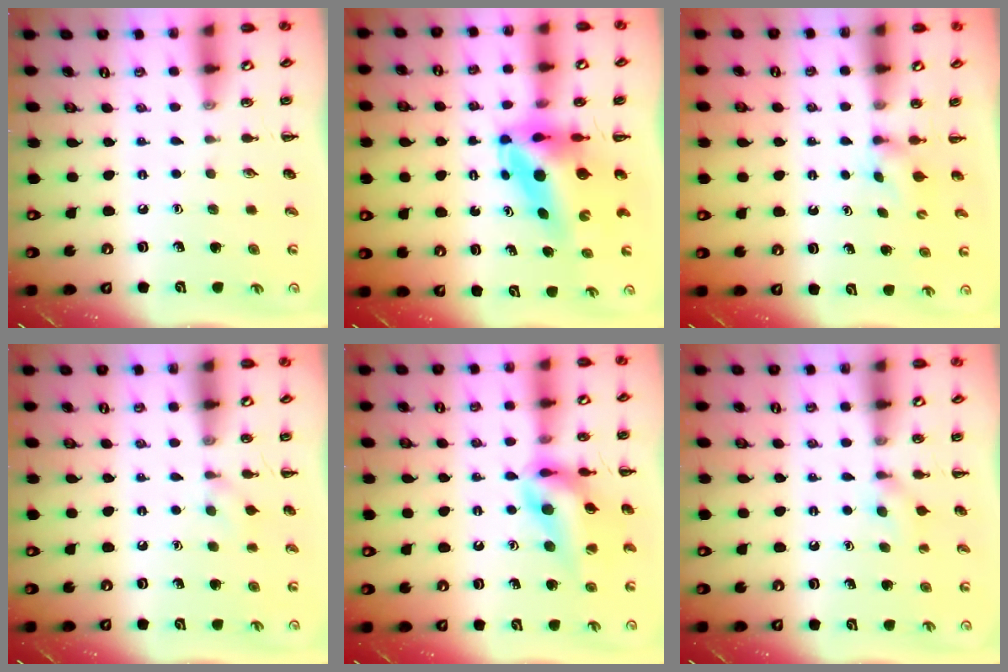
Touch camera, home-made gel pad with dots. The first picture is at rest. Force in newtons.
{"total": 7.3, "press": 7.0, "slide": 2.4}
{"total": 1.8, "press": 1.5, "slide": 0.9}
{"total": 4.0, "press": 3.7, "slide": 1.5}
{"total": 13.1, "press": 12.5, "slide": 4.0}
{"total": 4.1, "press": 3.8, "slide": 1.4}